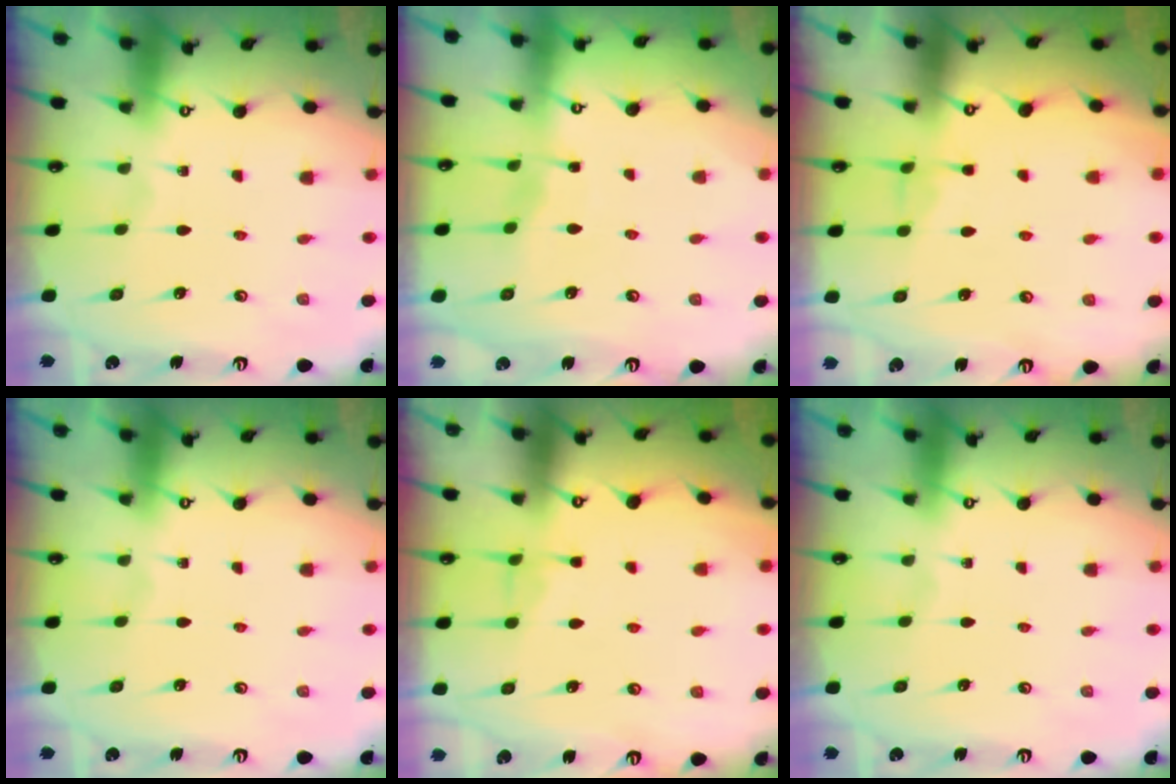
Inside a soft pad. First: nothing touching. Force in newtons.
{"total": 4.6, "press": 4.6, "slide": 0.3}
{"total": 3.8, "press": 3.8, "slide": 0.6}
{"total": 0.0}
{"total": 3.8, "press": 3.8, "slide": 0.6}
{"total": 0.0}